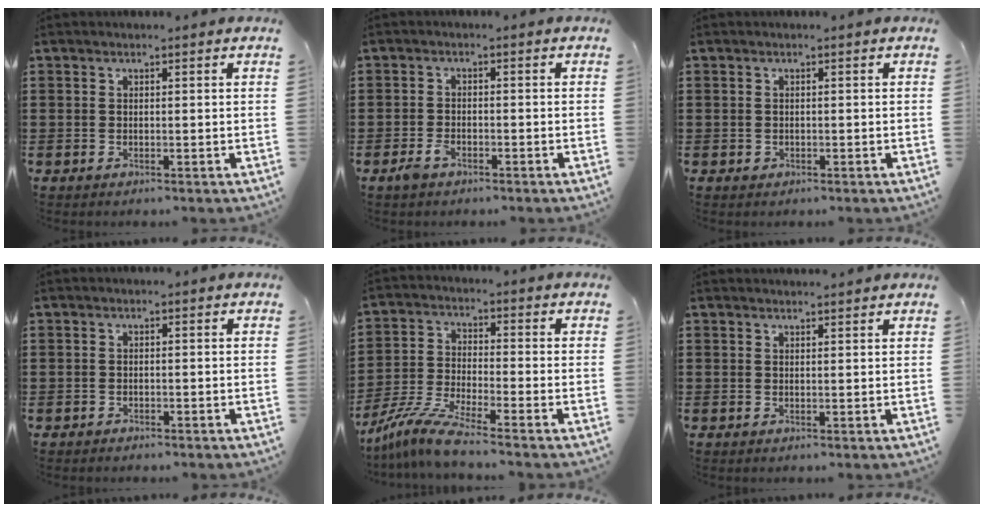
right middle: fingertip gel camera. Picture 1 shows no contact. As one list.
[{"total": 2.4, "force": [-1.5, 1.2, 1.6], "torque": [-0.044, -0.004, -0.033]}, {"total": 0.9, "force": [-0.5, 0.6, 0.3], "torque": [-0.007, 0.001, -0.011]}, {"total": 1.3, "force": [-1.2, 0.4, 0.0], "torque": [-0.004, 0.003, -0.027]}, {"total": 8.0, "force": [-7.0, 0.2, 3.8], "torque": [-0.088, -0.005, -0.142]}, {"total": 1.0, "force": [1.0, -0.1, 0.1], "torque": [-0.004, -0.001, 0.019]}]